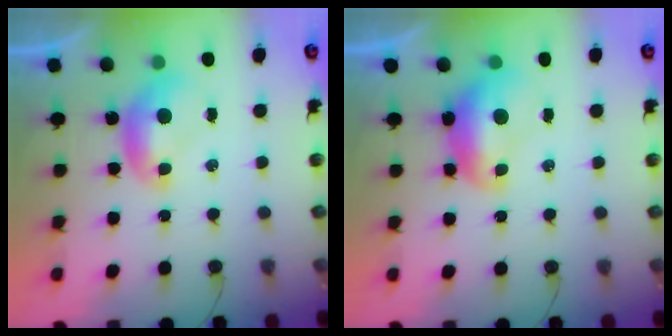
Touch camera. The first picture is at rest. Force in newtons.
{"total": 2.0, "press": 1.9, "slide": 0.4}